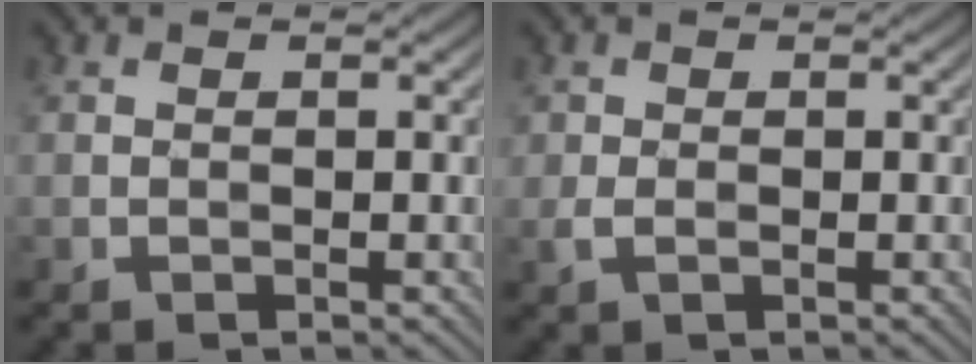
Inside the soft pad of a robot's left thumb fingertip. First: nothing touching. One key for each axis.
{"total": 1.5, "fx": -0.3, "fy": 1.0, "fz": 1.1, "tx": -0.027, "ty": -0.003, "tz": -0.008}